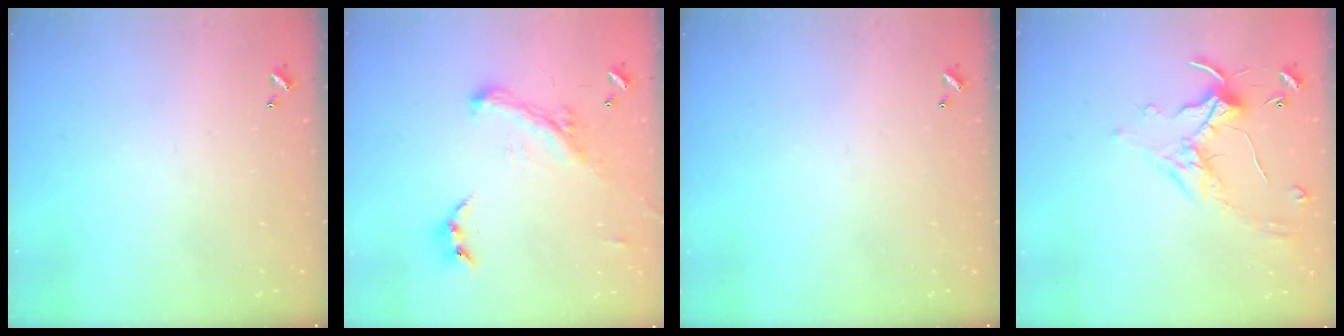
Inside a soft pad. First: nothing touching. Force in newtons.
{"total": 2.5, "press": 2.4, "slide": 0.5}
{"total": 0.0}
{"total": 1.4, "press": 1.3, "slide": 0.6}